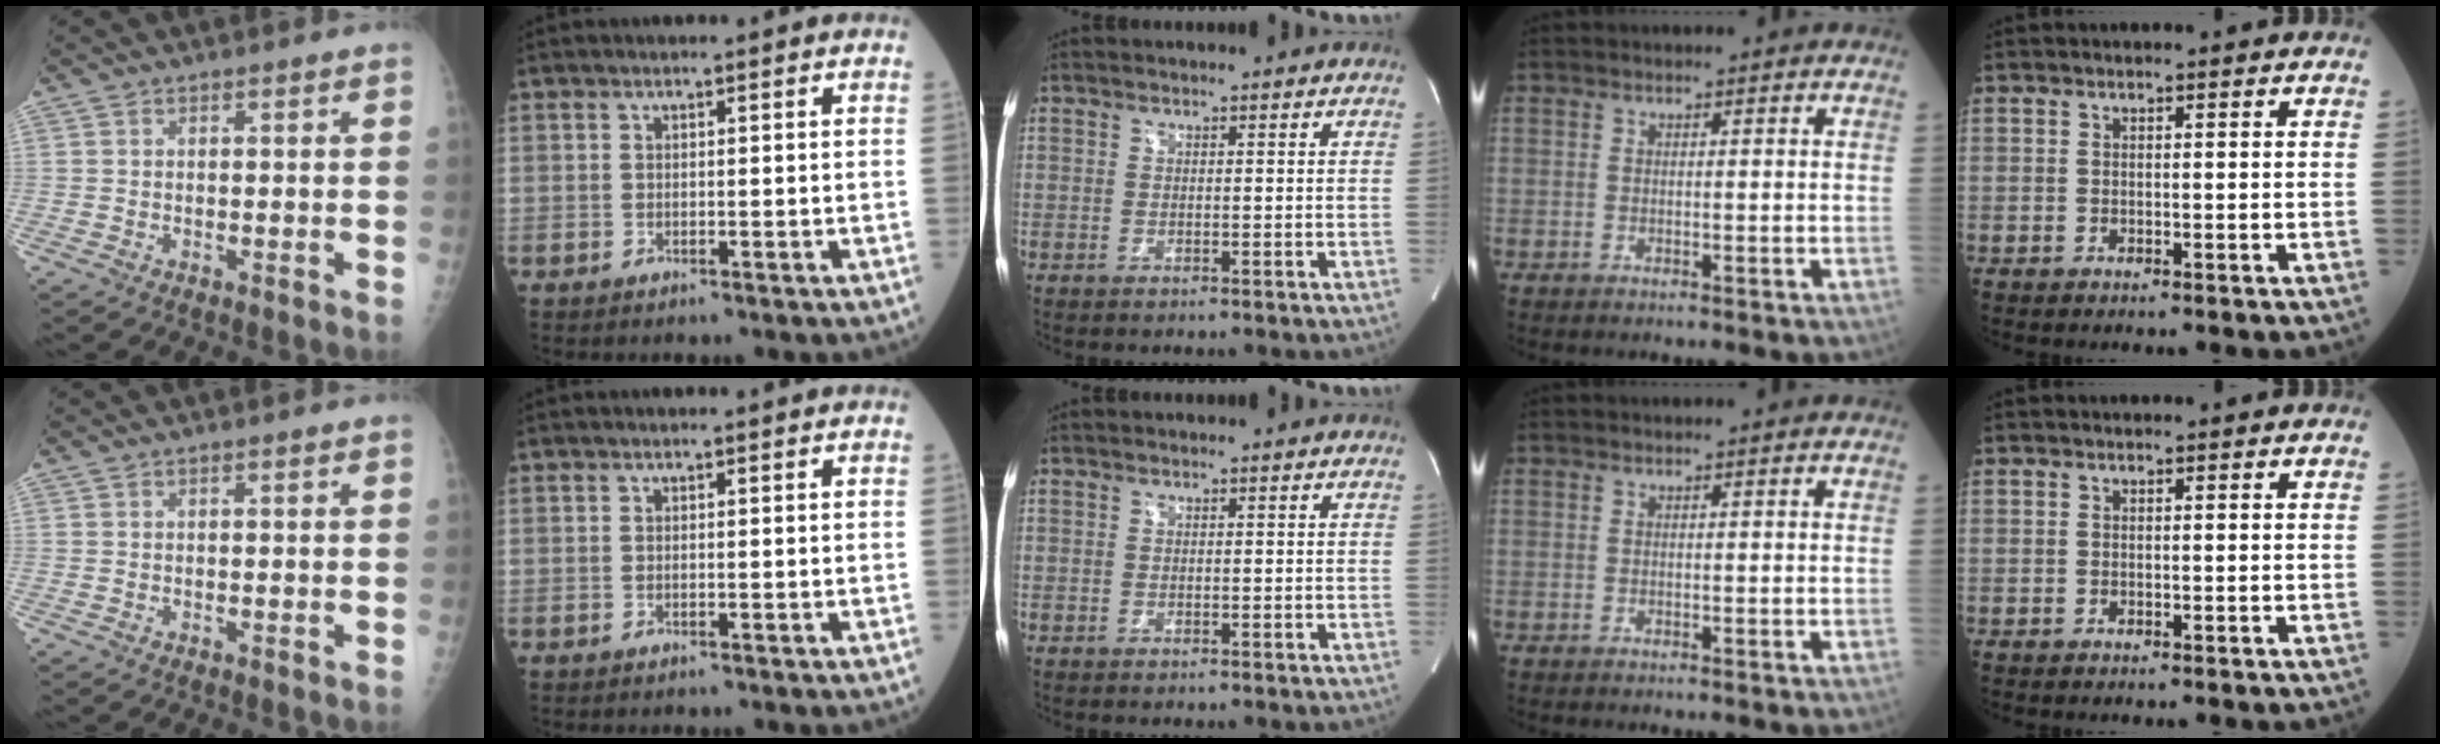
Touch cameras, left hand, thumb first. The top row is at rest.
{}